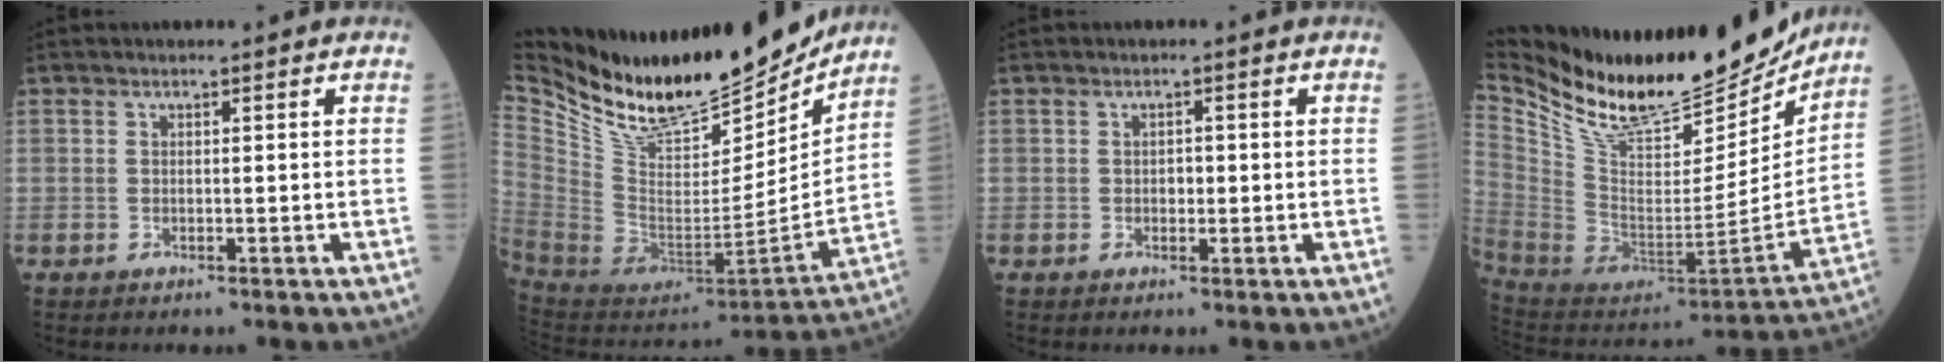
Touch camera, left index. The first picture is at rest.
{"total": 25.6, "force": [21.5, 7.0, 11.9], "torque": [-0.222, -0.040, 0.358]}
{"total": 1.3, "force": [-0.1, 0.9, 0.9], "torque": [-0.013, 0.003, -0.001]}
{"total": 29.1, "force": [24.7, 7.6, 13.4], "torque": [-0.260, -0.040, 0.392]}